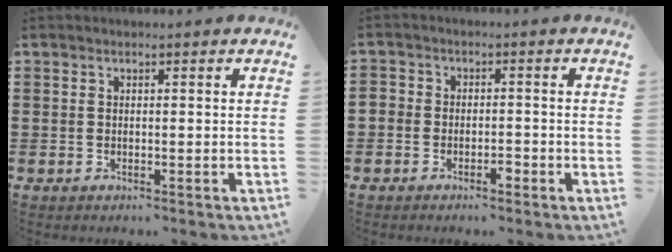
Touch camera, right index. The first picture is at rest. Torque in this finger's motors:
{"motor_torque": [0.30, 0.26, 0.08, 0.04]}